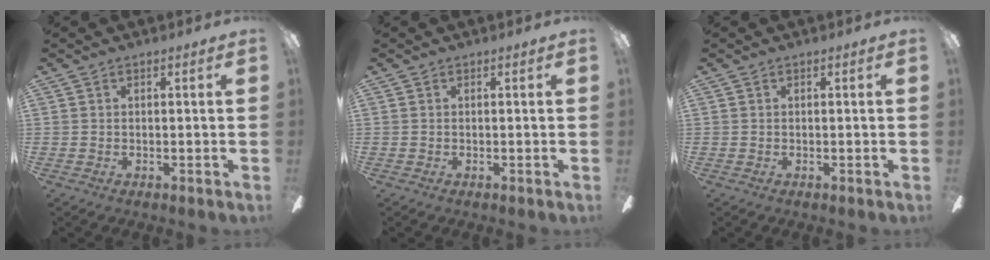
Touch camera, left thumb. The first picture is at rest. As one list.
[{"total": 0.0}, {"total": 0.0}]